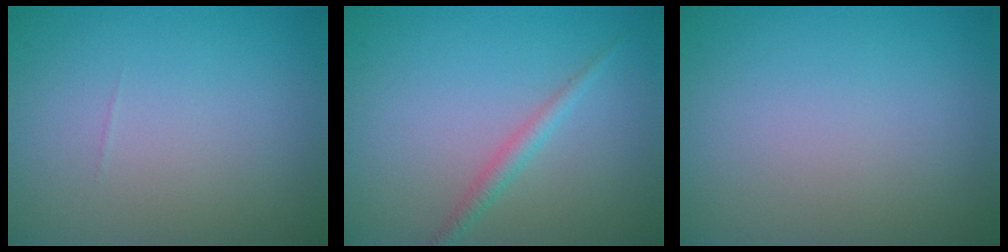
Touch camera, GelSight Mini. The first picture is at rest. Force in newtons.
{"total": 1.6, "press": 1.6, "slide": 0.1}
{"total": 0.0}